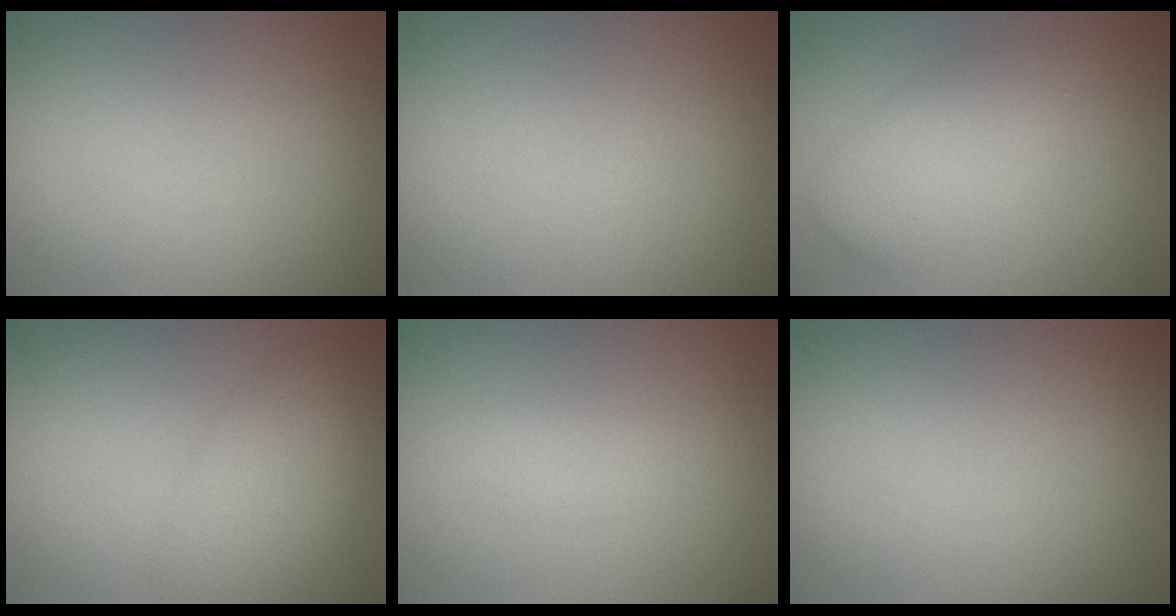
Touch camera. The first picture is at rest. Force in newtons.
{"total": 0.0}
{"total": 3.6, "press": 3.6, "slide": 0.1}
{"total": 4.6, "press": 4.6, "slide": 0.3}
{"total": 1.6, "press": 1.6, "slide": 0.1}
{"total": 0.0}